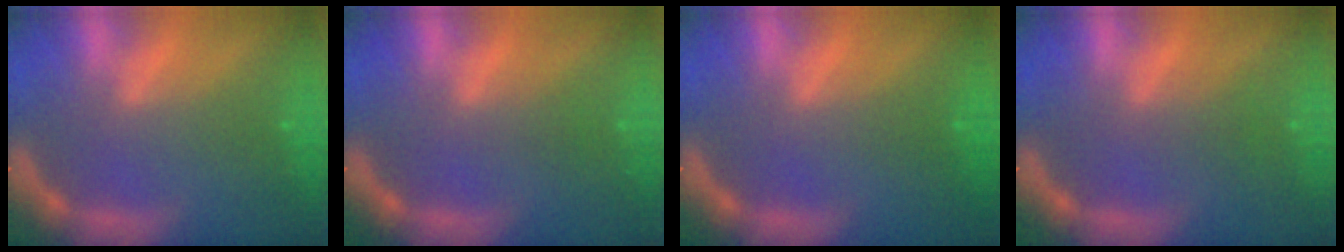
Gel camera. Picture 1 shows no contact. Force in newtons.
{"total": 1.0}
{"total": 1.0}
{"total": 1.5}